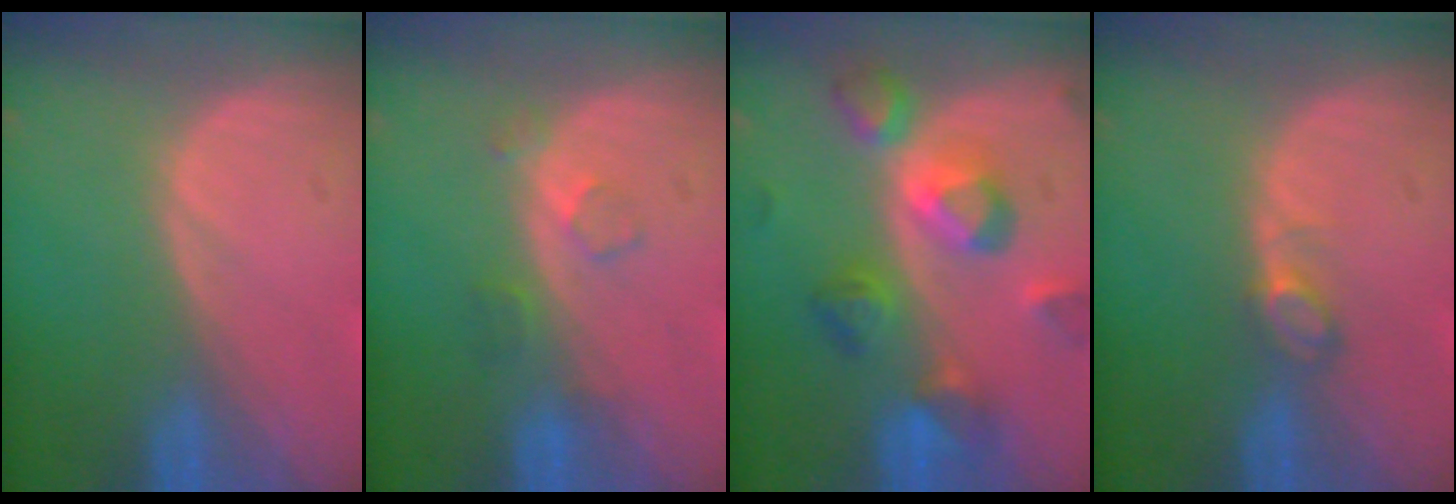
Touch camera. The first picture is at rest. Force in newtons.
{"total": 2.5, "press": 2.5, "slide": 0.3}
{"total": 8.5, "press": 8.5, "slide": 0.4}
{"total": 2.2, "press": 2.2, "slide": 0.3}